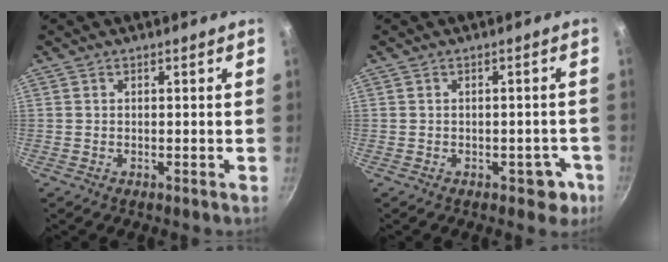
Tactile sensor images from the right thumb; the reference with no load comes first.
{"total": 2.7, "force": [-1.5, 1.7, 1.5], "torque": [0.000, 0.013, -0.016]}